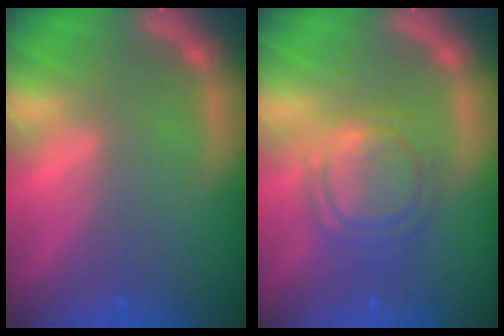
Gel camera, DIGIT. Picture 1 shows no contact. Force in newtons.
{"total": 6.1}